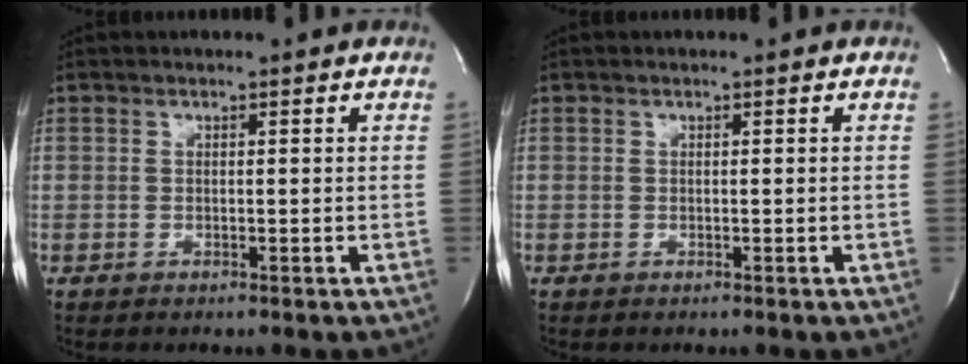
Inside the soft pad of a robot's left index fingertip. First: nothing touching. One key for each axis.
{"total": 0.0}